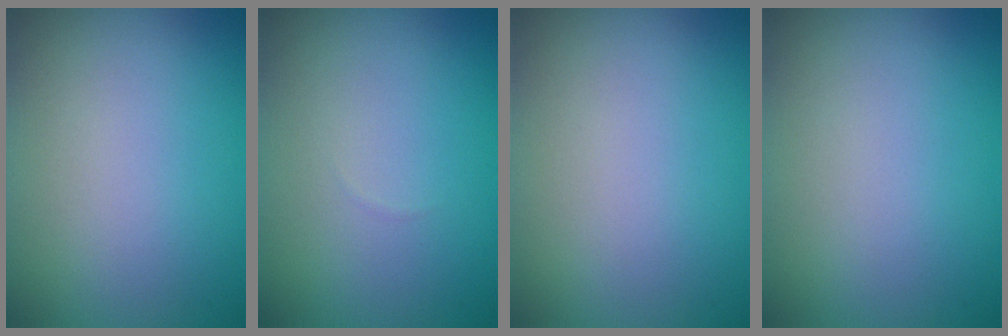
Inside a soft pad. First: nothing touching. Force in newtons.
{"total": 0.0}
{"total": 0.0}
{"total": 0.0}